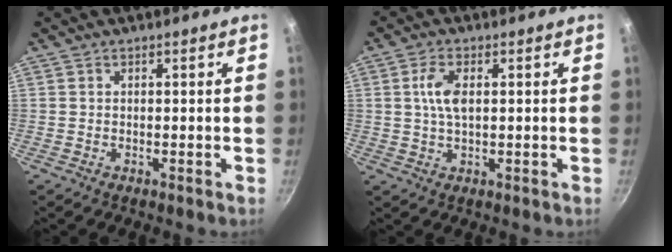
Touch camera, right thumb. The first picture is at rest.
{"total": 5.2, "force": [0.9, 2.5, 4.4], "torque": [-0.088, 0.005, 0.016]}